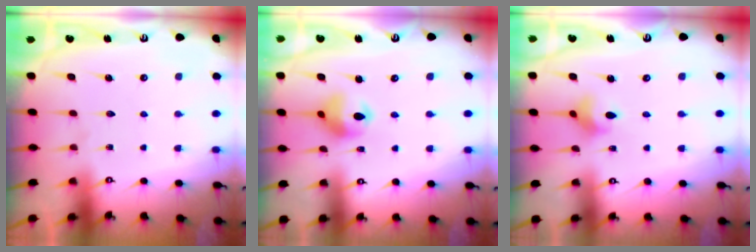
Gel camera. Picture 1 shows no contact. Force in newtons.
{"total": 10.5, "press": 9.8, "slide": 3.5}
{"total": 4.5, "press": 4.5, "slide": 0.6}